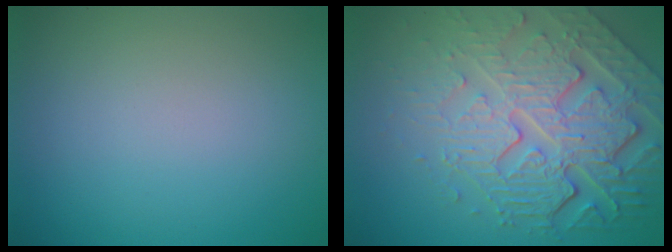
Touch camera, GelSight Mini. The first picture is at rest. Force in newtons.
{"total": 8.4, "press": 5.8, "slide": 6.0}